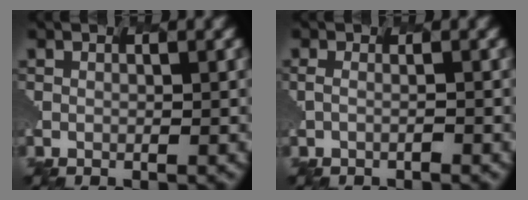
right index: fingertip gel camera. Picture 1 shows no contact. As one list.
[{"total": 0.9, "force": [-0.2, -0.4, -0.8], "torque": [0.006, 0.014, -0.017]}]